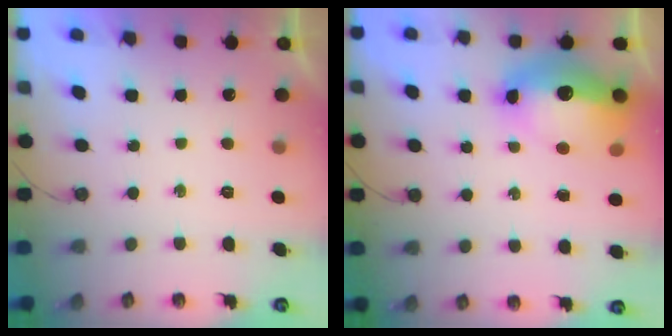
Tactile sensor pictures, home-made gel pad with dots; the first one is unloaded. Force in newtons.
{"total": 17.7, "press": 17.6, "slide": 2.0}